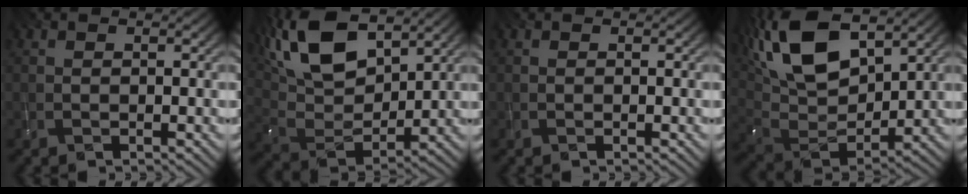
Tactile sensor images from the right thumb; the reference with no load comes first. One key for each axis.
{"total": 14.3, "fx": 8.0, "fy": 6.0, "fz": 10.2, "tx": -0.230, "ty": 0.021, "tz": 0.133}
{"total": 0.0}
{"total": 15.5, "fx": 7.5, "fy": 7.1, "fz": 11.6, "tx": -0.254, "ty": 0.025, "tz": 0.125}